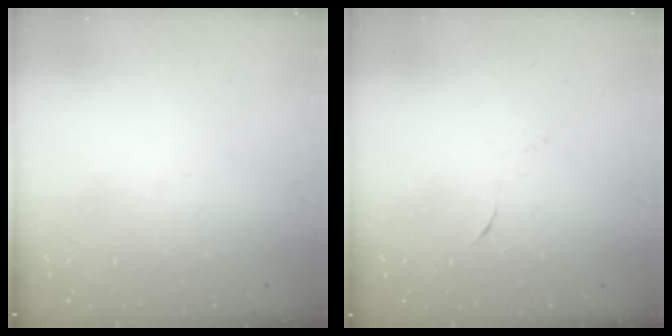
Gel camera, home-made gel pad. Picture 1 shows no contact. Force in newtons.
{"total": 4.1, "press": 4.0, "slide": 1.1}